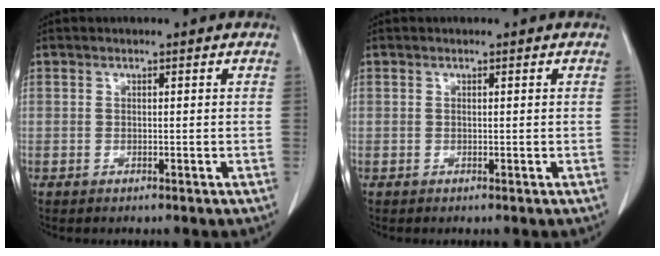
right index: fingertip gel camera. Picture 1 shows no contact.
{"total": 0.0}